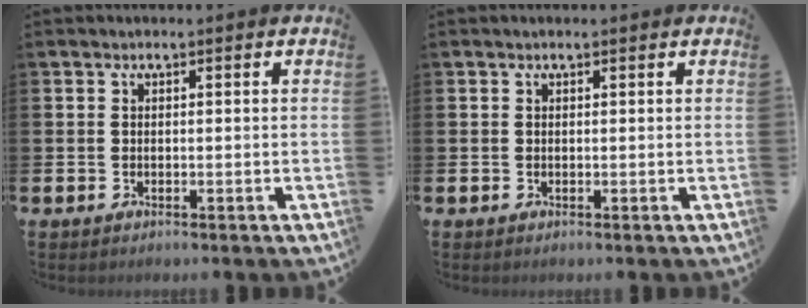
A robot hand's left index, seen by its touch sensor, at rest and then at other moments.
{"total": 0.0}